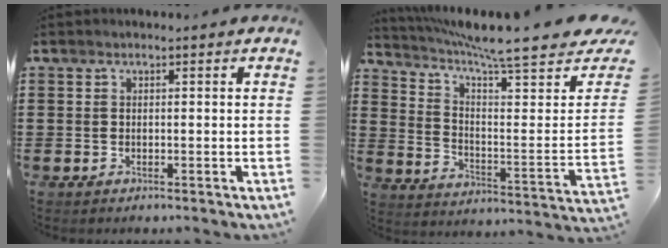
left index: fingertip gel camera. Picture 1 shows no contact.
{"total": 8.3, "force": [7.1, -0.1, 4.2], "torque": [-0.100, -0.063, 0.111]}